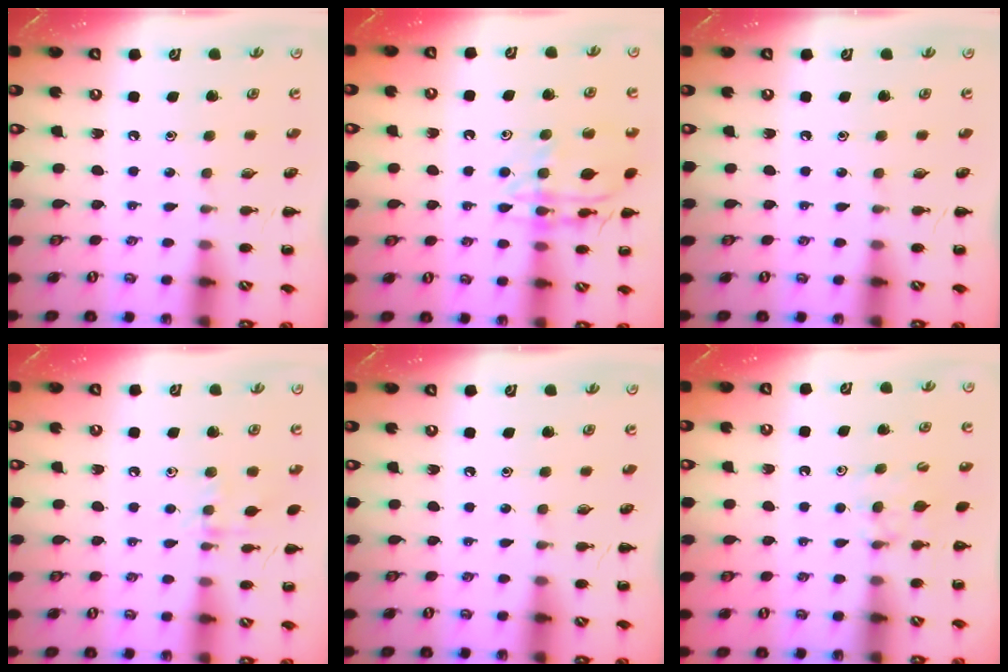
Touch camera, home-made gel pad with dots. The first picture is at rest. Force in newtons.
{"total": 13.6, "press": 13.5, "slide": 1.2}
{"total": 0.0}
{"total": 7.1, "press": 6.9, "slide": 1.6}
{"total": 0.0}
{"total": 5.8, "press": 5.5, "slide": 1.8}